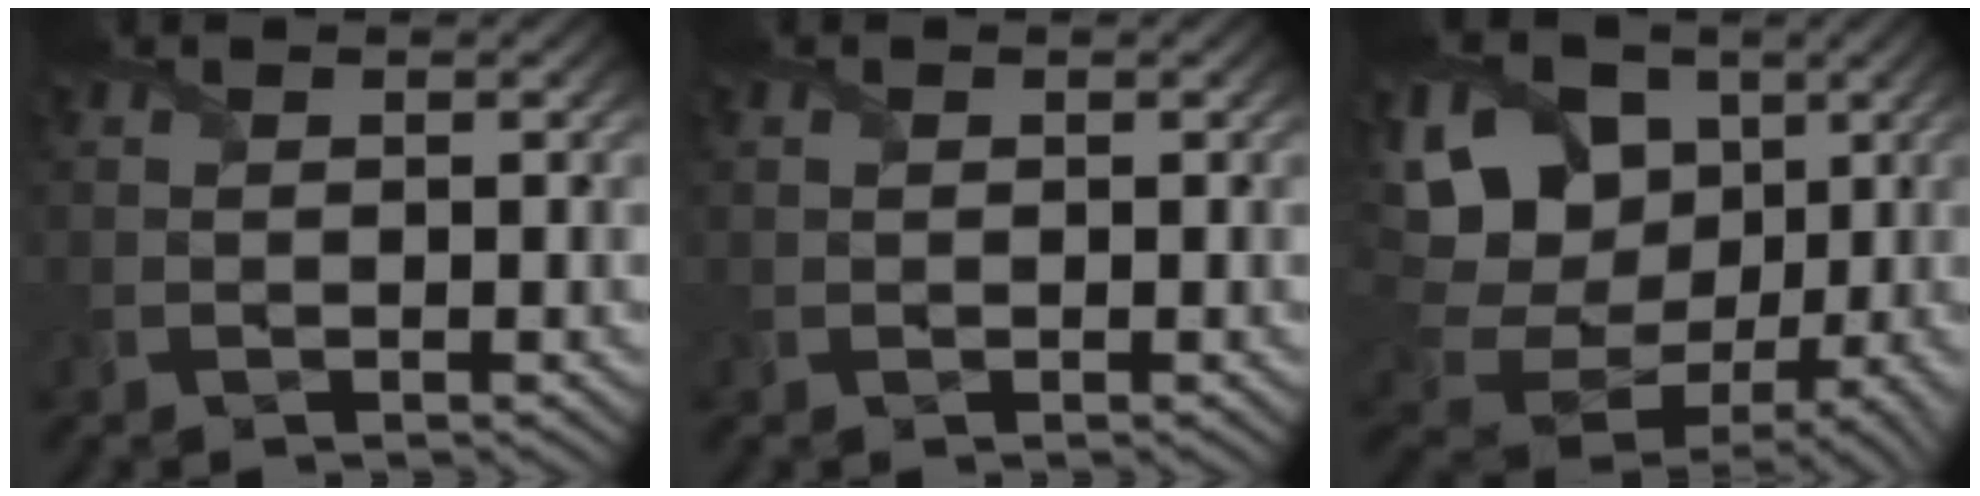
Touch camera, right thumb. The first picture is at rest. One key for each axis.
{"total": 1.0, "fx": 0.5, "fy": 0.7, "fz": 0.6, "tx": -0.012, "ty": 0.000, "tz": 0.012}
{"total": 15.5, "fx": 3.8, "fy": 11.9, "fz": 9.1, "tx": -0.217, "ty": 0.034, "tz": 0.070}